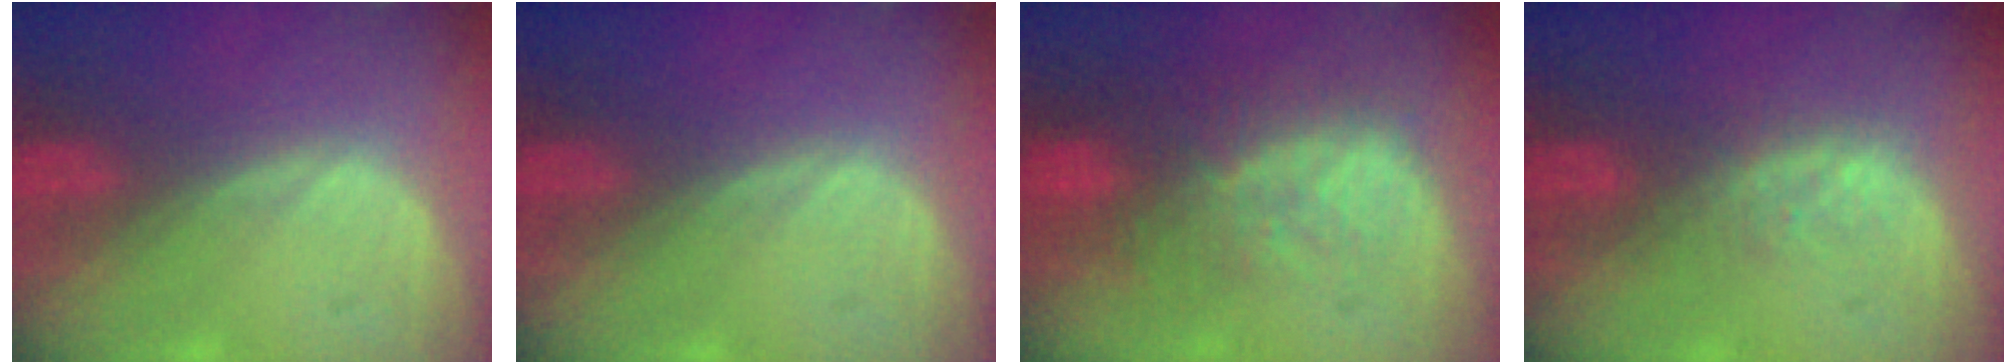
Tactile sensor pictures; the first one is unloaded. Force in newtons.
{"total": 0.0}
{"total": 10.1, "press": 8.5, "slide": 5.6}
{"total": 2.8, "press": 2.8, "slide": 0.3}